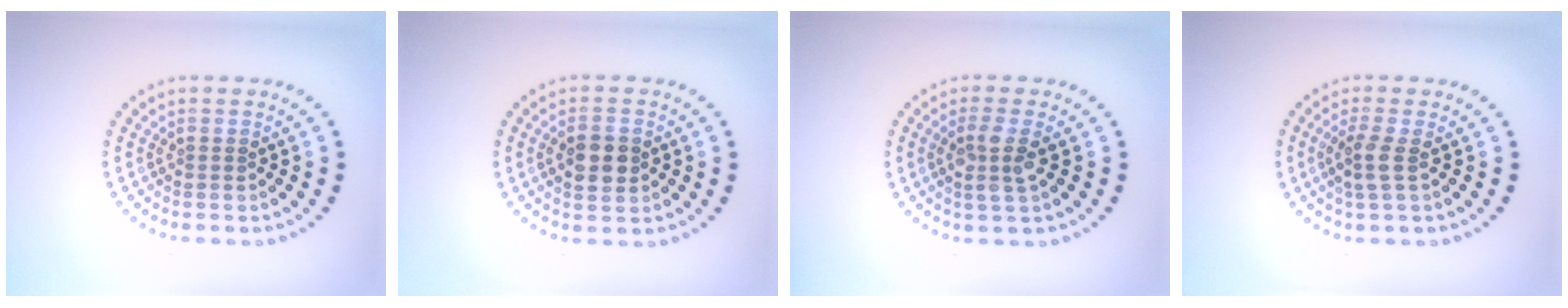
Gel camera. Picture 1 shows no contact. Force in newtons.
{"total": 3.3, "press": 3.3, "slide": 0.2}
{"total": 2.5, "press": 2.2, "slide": 1.2}
{"total": 2.0, "press": 1.7, "slide": 1.1}